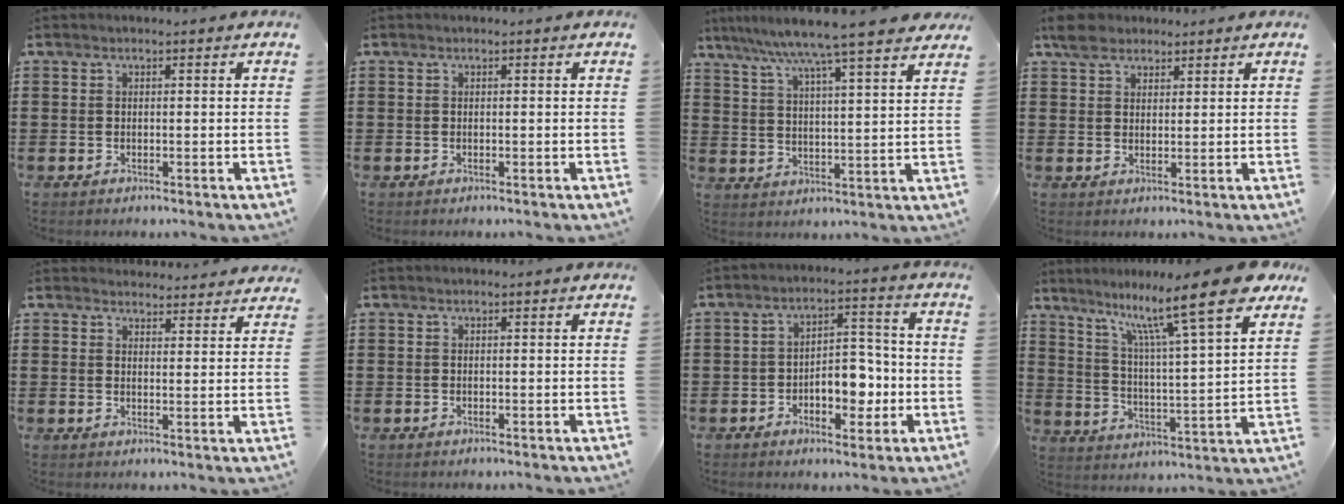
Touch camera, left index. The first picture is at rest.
{"total": 0.0}
{"total": 7.8, "force": [6.8, -1.0, 3.8], "torque": [-0.099, -0.037, 0.112]}
{"total": 4.0, "force": [3.0, 2.4, 1.1], "torque": [-0.028, 0.009, 0.055]}
{"total": 3.3, "force": [3.3, 0.5, 0.0], "torque": [-0.002, -0.015, 0.060]}
{"total": 0.0}
{"total": 7.1, "force": [-2.2, 4.2, 5.3], "torque": [-0.078, 0.010, -0.043]}
{"total": 13.9, "force": [10.3, 0.7, 9.3], "torque": [-0.179, -0.060, 0.161]}